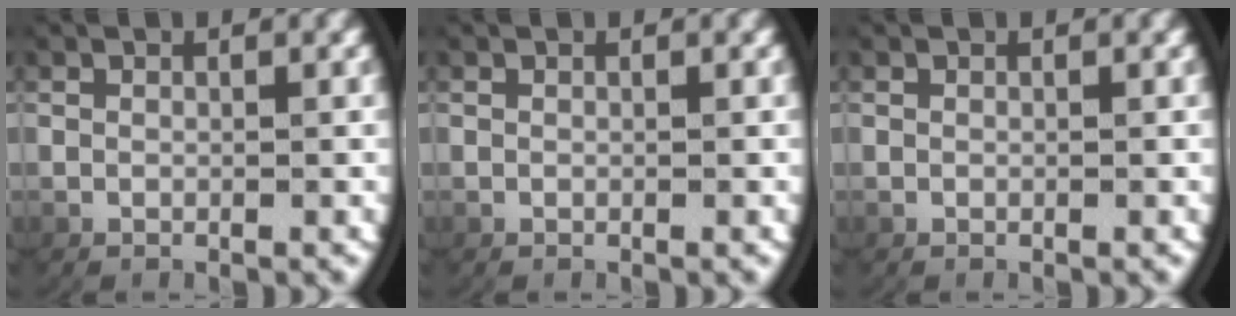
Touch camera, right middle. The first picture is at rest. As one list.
[{"total": 0.0}, {"total": 0.0}]